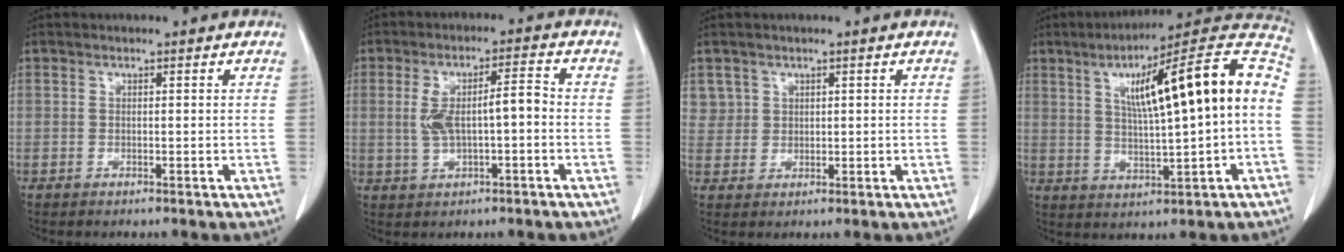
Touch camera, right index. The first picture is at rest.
{"total": 7.1, "force": [-0.1, 2.0, 6.8], "torque": [-0.131, 0.024, 0.005]}
{"total": 3.0, "force": [1.7, 2.4, -0.3], "torque": [0.024, 0.005, 0.030]}
{"total": 20.1, "force": [2.7, 1.9, 19.8], "torque": [-0.279, 0.043, 0.036]}